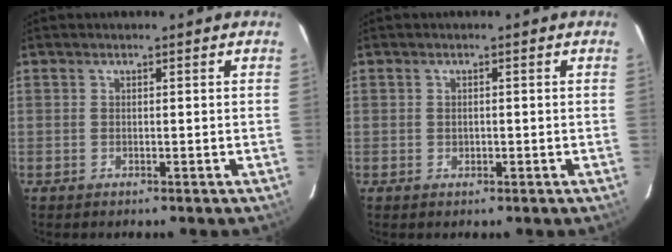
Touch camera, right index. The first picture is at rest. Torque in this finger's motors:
{"motor_torque": [-0.09, -0.02, -0.08, -0.01]}